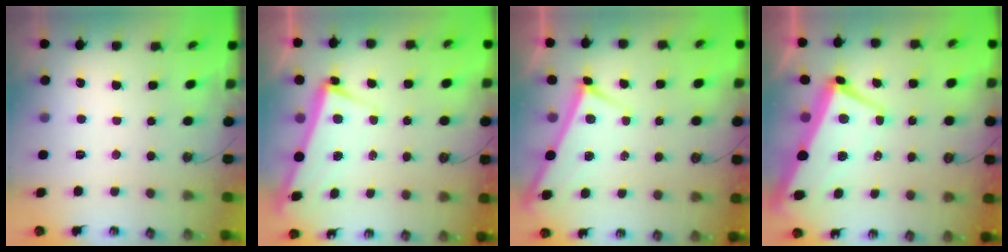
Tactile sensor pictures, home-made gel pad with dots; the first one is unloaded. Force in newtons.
{"total": 2.4, "press": 2.2, "slide": 1.1}
{"total": 2.9, "press": 2.9, "slide": 0.3}
{"total": 1.7, "press": 1.1, "slide": 1.3}